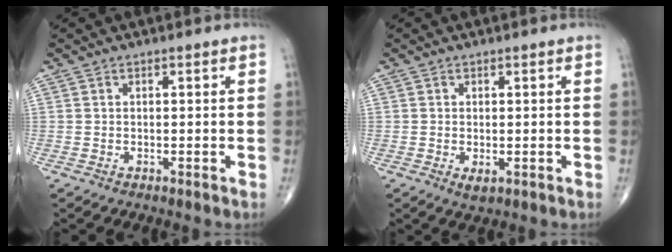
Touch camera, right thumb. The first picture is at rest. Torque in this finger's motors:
{"motor_torque": [-0.17, 0.23, 0.21, 0.26, 0.01]}